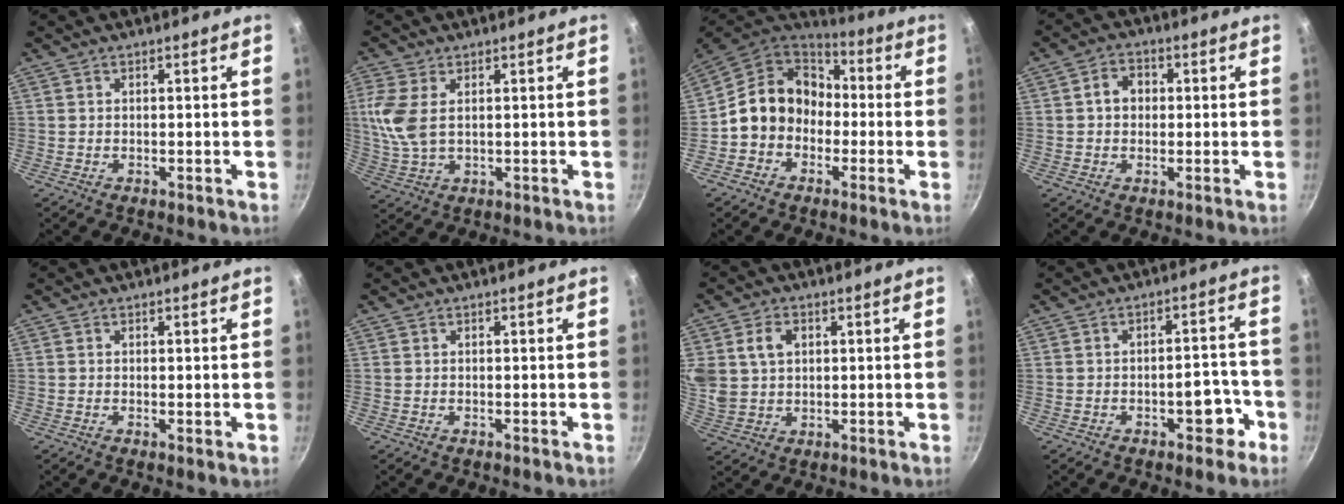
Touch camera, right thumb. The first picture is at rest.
{"total": 7.9, "force": [1.5, 4.3, 6.4], "torque": [-0.142, -0.001, 0.034]}
{"total": 13.7, "force": [-1.5, 11.7, 6.9], "torque": [-0.081, 0.051, -0.042]}
{"total": 4.7, "force": [0.4, 3.8, 2.7], "torque": [-0.023, 0.011, 0.000]}
{"total": 0.6, "force": [0.1, 0.2, 0.6], "torque": [-0.009, -0.004, -0.001]}
{"total": 0.0}
{"total": 9.8, "force": [2.9, 7.6, 5.6], "torque": [-0.106, 0.000, 0.059]}
{"total": 6.5, "force": [-3.1, 3.4, 4.5], "torque": [-0.024, 0.036, -0.033]}